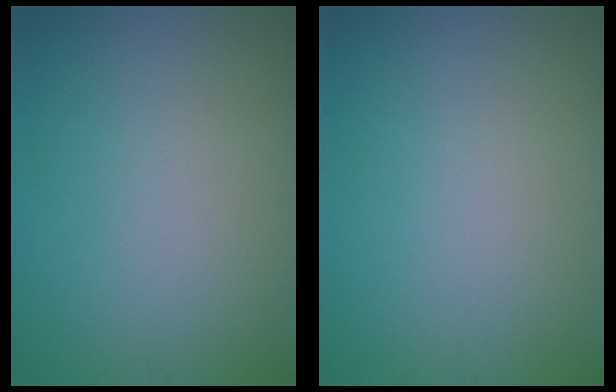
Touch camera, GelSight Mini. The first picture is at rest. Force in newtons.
{"total": 0.0}